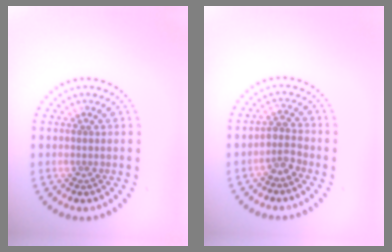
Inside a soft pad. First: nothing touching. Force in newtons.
{"total": 2.0, "press": 1.6, "slide": 1.2}